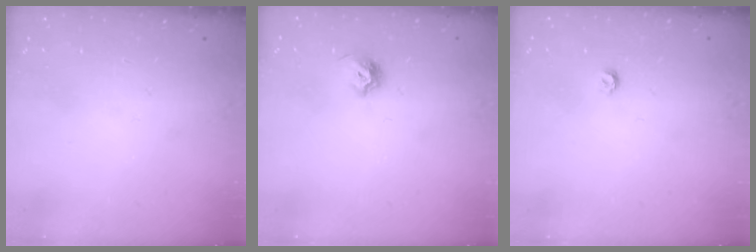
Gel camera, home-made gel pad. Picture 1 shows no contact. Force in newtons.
{"total": 5.1, "press": 5.0, "slide": 1.0}
{"total": 3.5, "press": 3.5, "slide": 0.3}